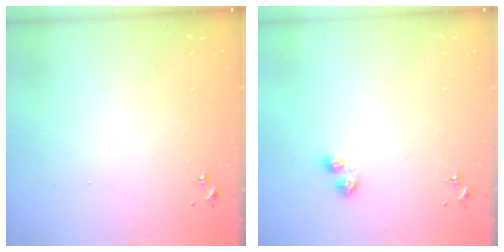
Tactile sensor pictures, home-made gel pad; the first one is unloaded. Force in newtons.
{"total": 5.1, "press": 5.1, "slide": 0.6}